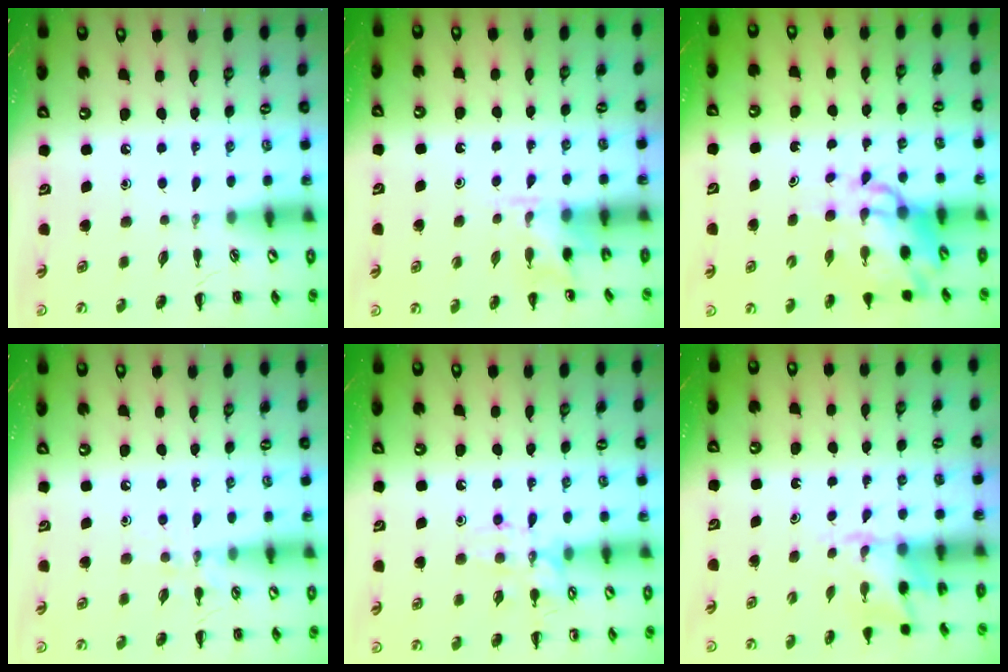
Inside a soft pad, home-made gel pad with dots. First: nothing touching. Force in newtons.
{"total": 5.1, "press": 4.9, "slide": 1.5}
{"total": 10.5, "press": 10.1, "slide": 2.8}
{"total": 7.1, "press": 7.0, "slide": 1.2}
{"total": 11.9, "press": 11.9, "slide": 0.6}
{"total": 2.8, "press": 2.6, "slide": 1.0}